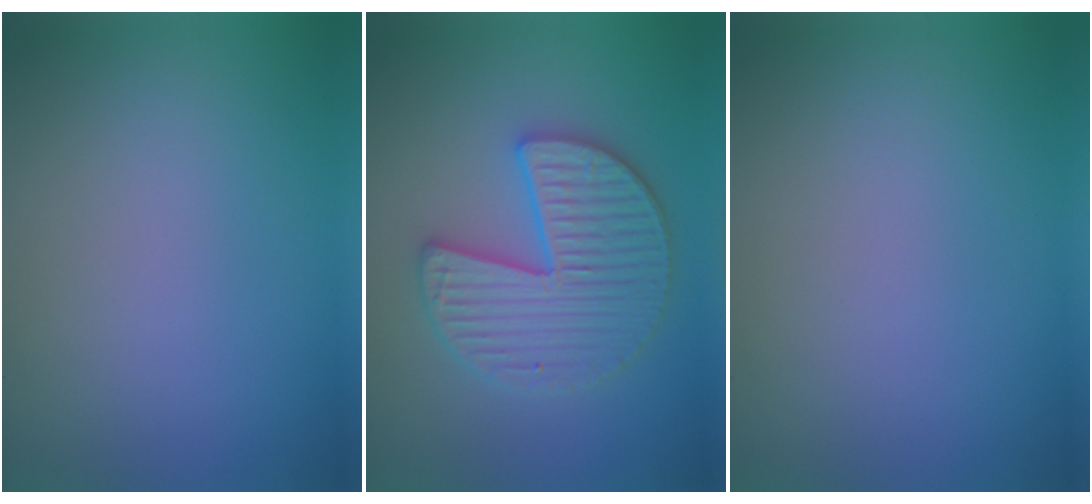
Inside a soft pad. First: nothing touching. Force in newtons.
{"total": 6.1, "press": 6.0, "slide": 1.0}
{"total": 0.0}